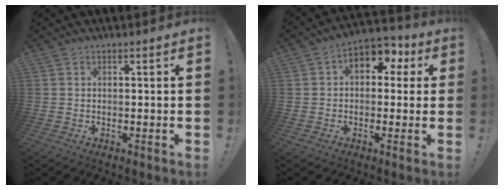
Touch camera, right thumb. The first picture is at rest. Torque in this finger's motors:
{"motor_torque": [0.90, 1.72, 0.44, -0.30, -0.01]}